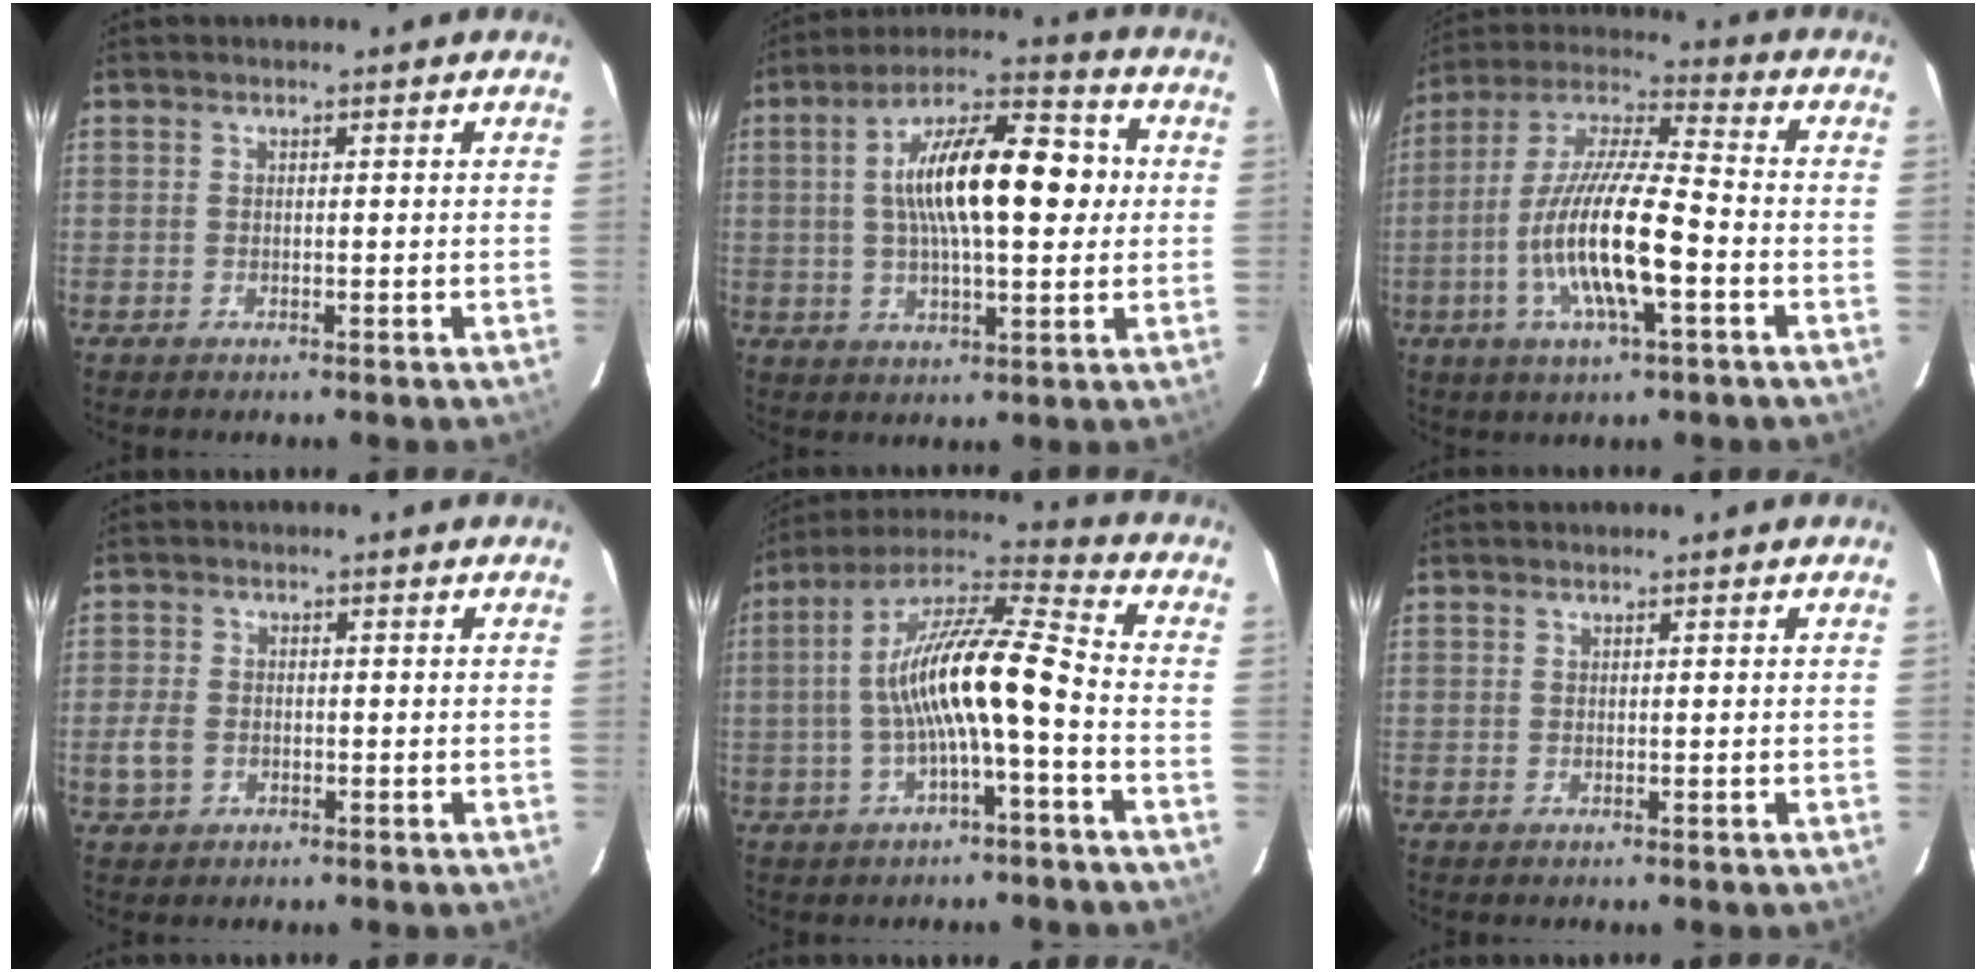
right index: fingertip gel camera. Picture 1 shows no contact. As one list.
[{"total": 16.8, "force": [1.7, 5.8, 15.7], "torque": [-0.269, 0.027, 0.023]}, {"total": 16.7, "force": [-4.6, 3.6, 15.6], "torque": [-0.309, -0.007, -0.091]}, {"total": 4.0, "force": [-1.2, 3.2, 2.2], "torque": [-0.050, 0.001, -0.020]}, {"total": 14.7, "force": [-2.4, 2.4, 14.3], "torque": [-0.265, 0.021, -0.046]}, {"total": 0.0}]